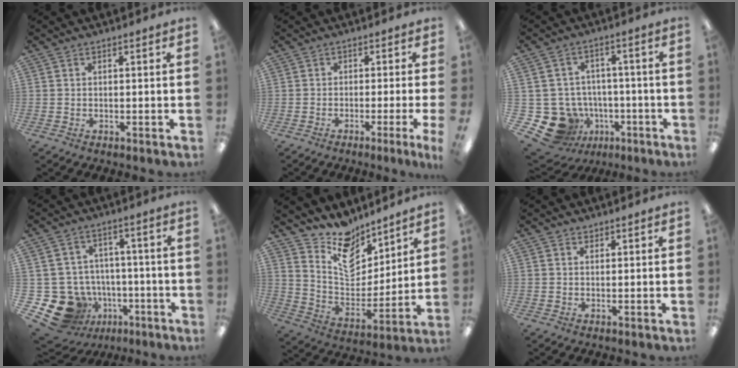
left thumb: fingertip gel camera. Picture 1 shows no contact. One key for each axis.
{"total": 2.8, "fx": -1.4, "fy": -0.5, "fz": 2.4, "tx": -0.035, "ty": -0.011, "tz": -0.022}
{"total": 11.8, "fx": -4.7, "fy": 10.1, "fz": 3.8, "tx": -0.094, "ty": 0.017, "tz": -0.068}
{"total": 13.7, "fx": -5.8, "fy": 11.5, "fz": 4.7, "tx": -0.102, "ty": 0.028, "tz": -0.077}
{"total": 12.7, "fx": 10.3, "fy": 6.3, "fz": 4.1, "tx": -0.079, "ty": -0.089, "tz": 0.191}
{"total": 0.9, "fx": 0.8, "fy": 0.4, "fz": 0.0, "tx": 0.007, "ty": -0.005, "tz": 0.015}